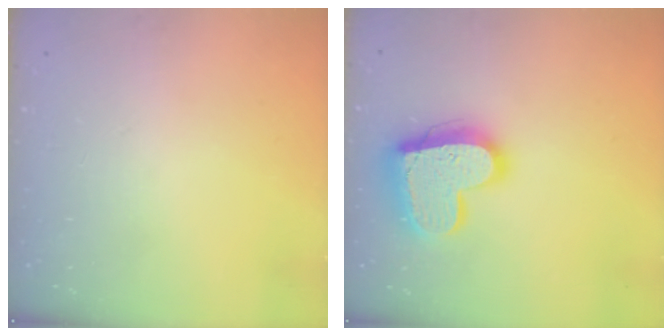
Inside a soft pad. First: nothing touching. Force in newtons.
{"total": 18.2, "press": 18.2, "slide": 1.6}